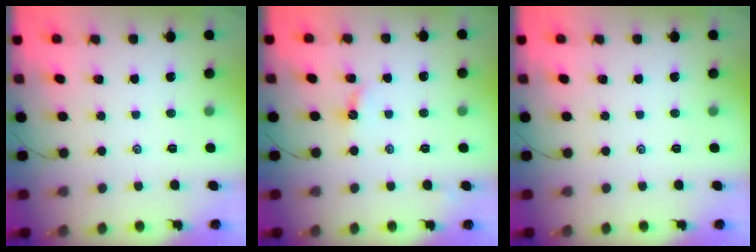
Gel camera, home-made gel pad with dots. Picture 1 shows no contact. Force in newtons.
{"total": 5.0, "press": 4.9, "slide": 0.6}
{"total": 0.0}